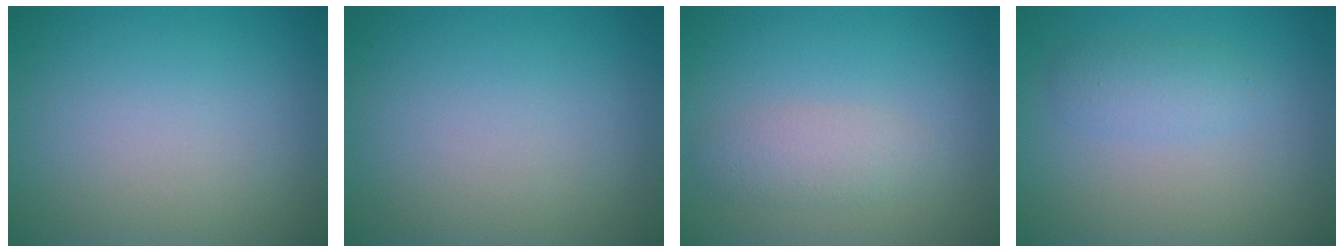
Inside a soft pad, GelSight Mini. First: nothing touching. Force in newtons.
{"total": 0.0}
{"total": 2.1, "press": 2.1, "slide": 0.1}
{"total": 1.9, "press": 1.9, "slide": 0.1}